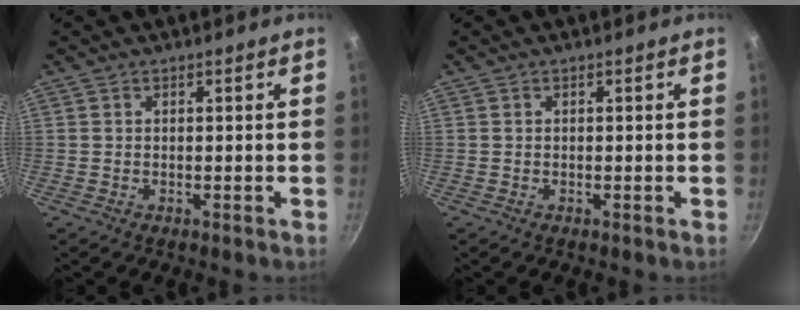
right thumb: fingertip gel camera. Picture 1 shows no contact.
{"total": 0.0}